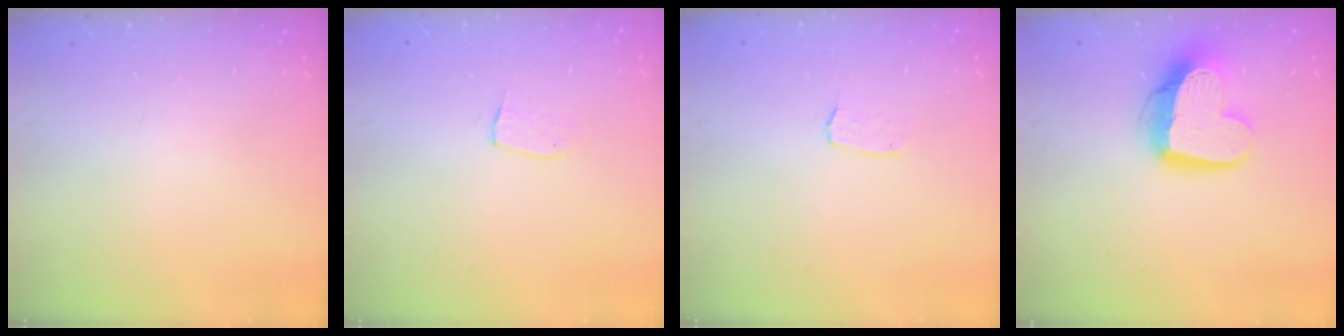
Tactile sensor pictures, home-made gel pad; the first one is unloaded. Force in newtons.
{"total": 5.2, "press": 5.2, "slide": 0.3}
{"total": 3.0, "press": 3.0, "slide": 0.2}
{"total": 14.9, "press": 14.8, "slide": 1.5}